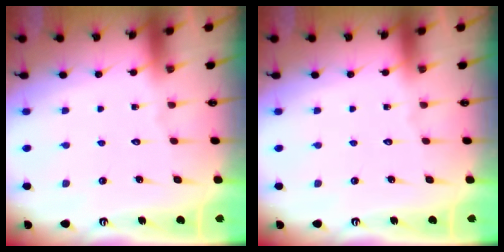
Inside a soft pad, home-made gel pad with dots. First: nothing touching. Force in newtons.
{"total": 0.0}